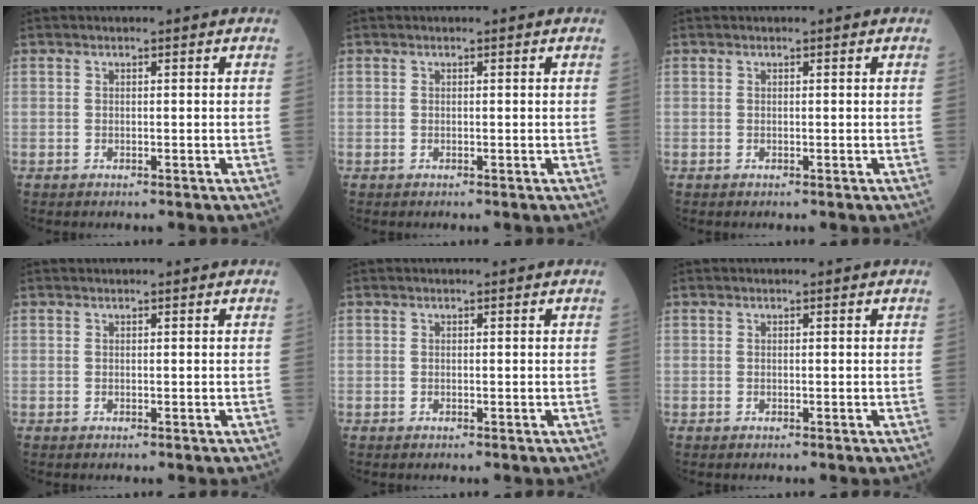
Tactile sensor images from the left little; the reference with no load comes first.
{"total": 0.0}
{"total": 0.0}
{"total": 0.0}
{"total": 0.0}
{"total": 0.0}